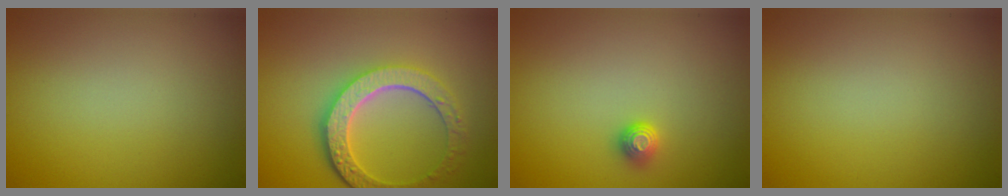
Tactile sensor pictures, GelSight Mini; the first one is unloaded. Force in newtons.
{"total": 6.0, "press": 4.4, "slide": 4.0}
{"total": 1.1, "press": 1.0, "slide": 0.5}
{"total": 0.0}